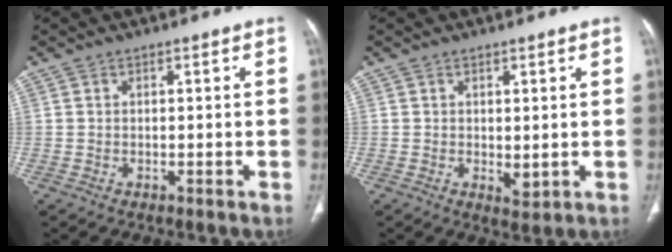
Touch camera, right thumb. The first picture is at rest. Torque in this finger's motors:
{"motor_torque": [2.61, 2.40, 0.98, -0.99, 0.41]}